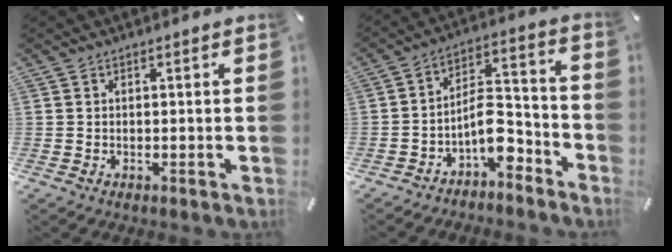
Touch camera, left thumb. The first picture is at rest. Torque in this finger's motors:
{"motor_torque": [-0.05, 0.16, -0.21, 0.14, 0.04]}